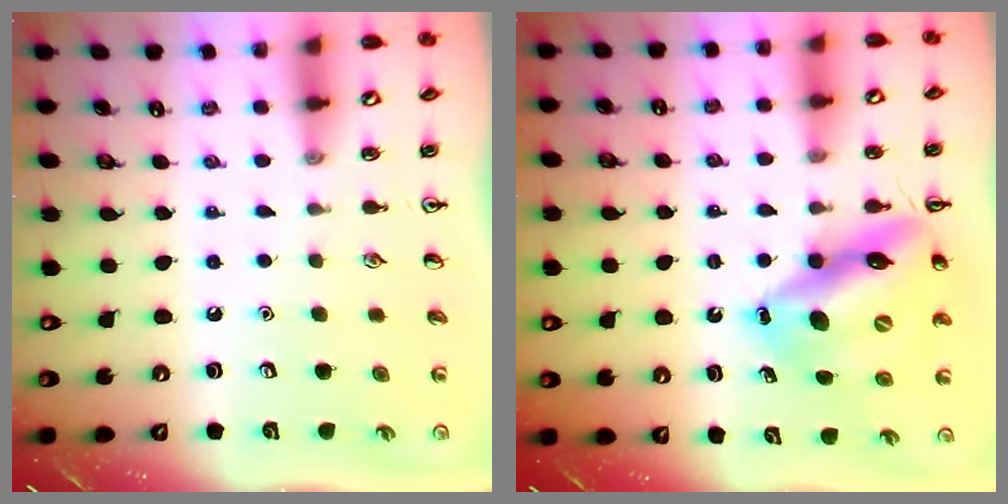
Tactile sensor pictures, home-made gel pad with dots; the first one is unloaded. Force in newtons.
{"total": 15.7, "press": 15.0, "slide": 4.6}